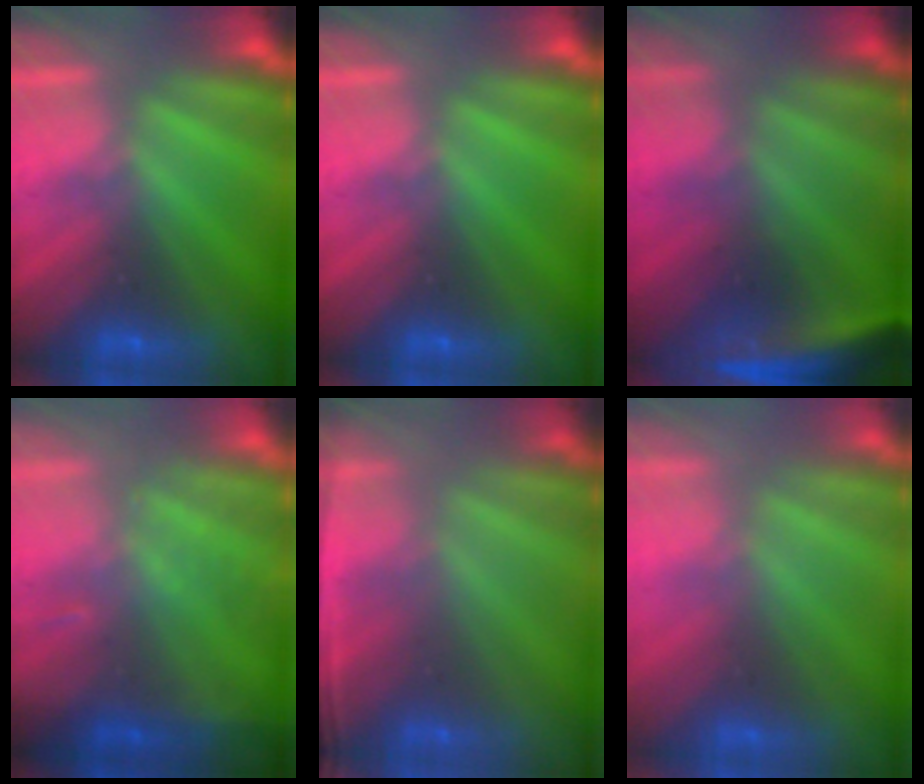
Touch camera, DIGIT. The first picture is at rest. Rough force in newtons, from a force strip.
{"total": 0.0}
{"total": 4.3}
{"total": 2.5}
{"total": 1.3}
{"total": 3.5}